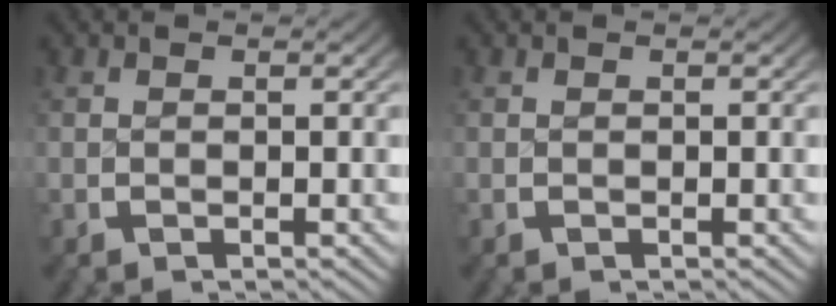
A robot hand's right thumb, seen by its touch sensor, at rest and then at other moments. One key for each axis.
{"total": 0.0}